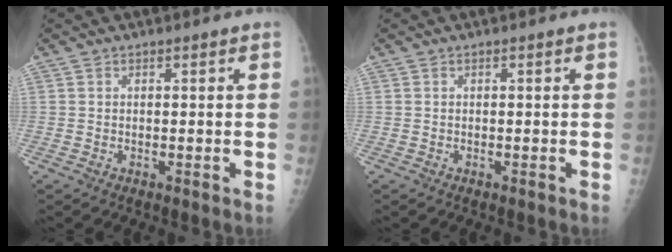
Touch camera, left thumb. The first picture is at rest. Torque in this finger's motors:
{"motor_torque": [0.03, 0.03, -0.02, -0.03, 0.00]}